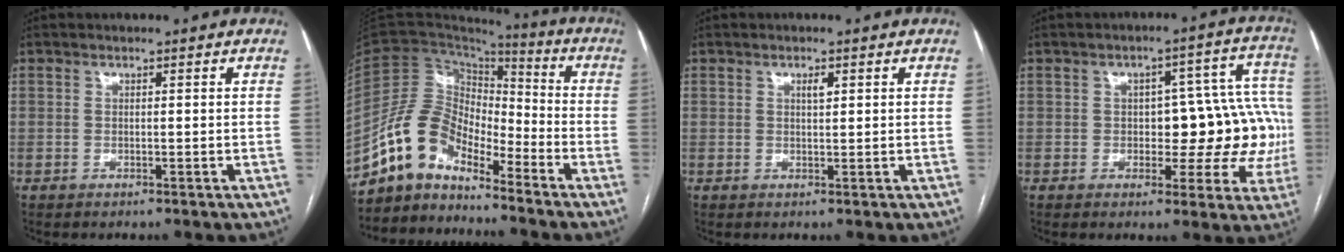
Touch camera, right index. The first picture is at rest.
{"total": 10.8, "force": [-8.9, 4.4, 4.1], "torque": [-0.091, 0.047, -0.171]}
{"total": 1.3, "force": [0.6, 0.4, 1.1], "torque": [-0.016, 0.000, 0.008]}
{"total": 13.0, "force": [-1.2, 6.7, 11.1], "torque": [-0.108, 0.047, -0.008]}